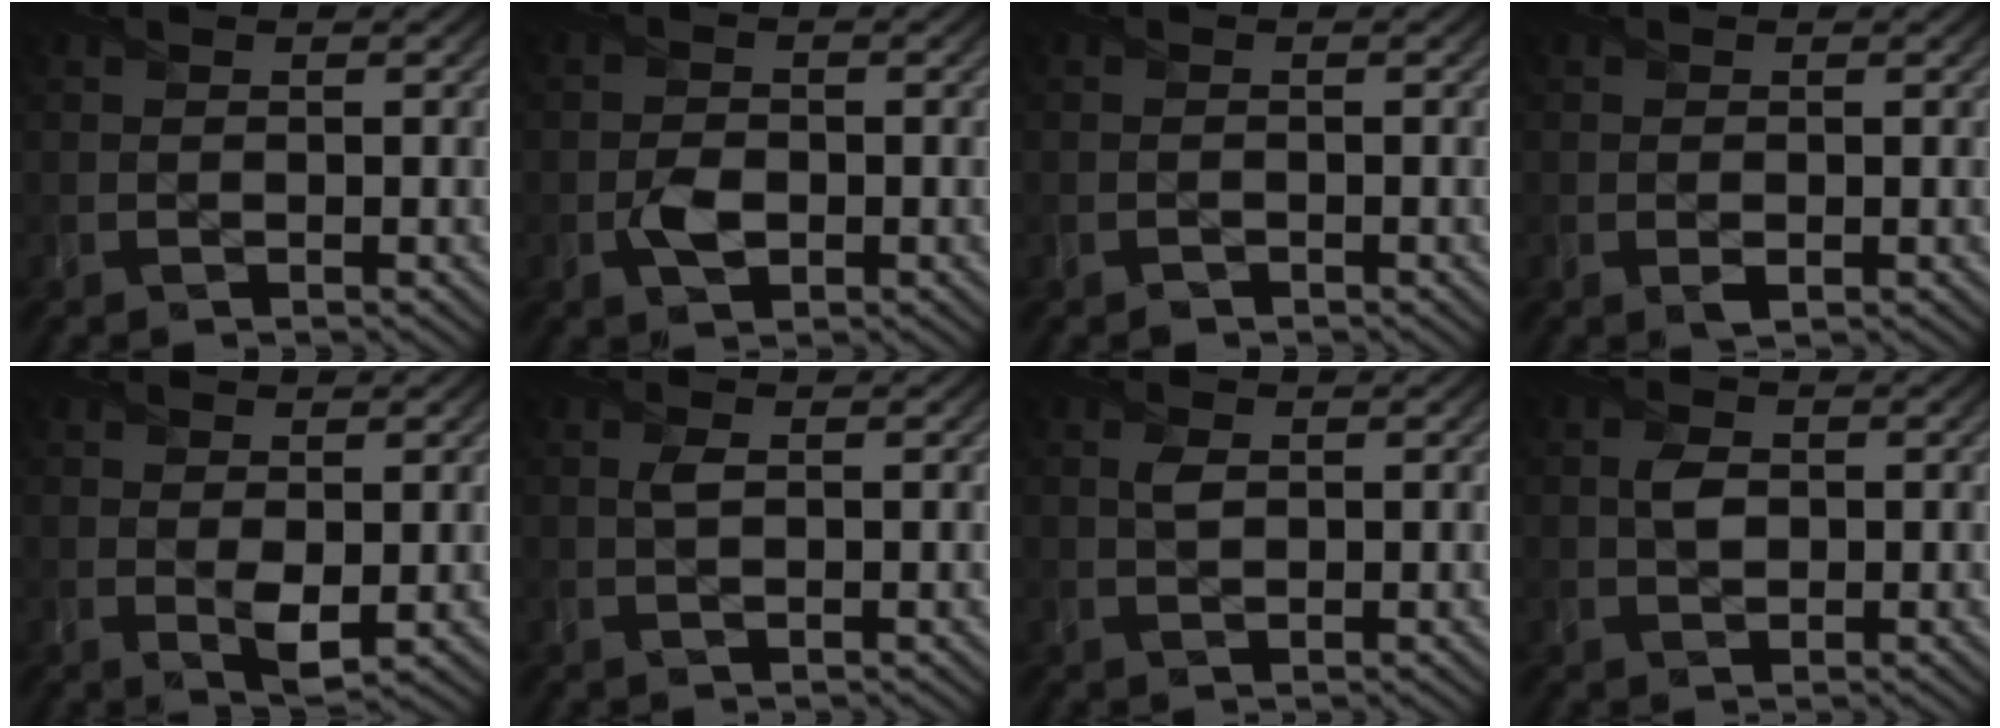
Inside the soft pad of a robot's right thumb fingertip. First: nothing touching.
{"total": 2.4, "force": [-0.7, 1.7, 1.5], "torque": [-0.030, -0.005, -0.015]}
{"total": 0.6, "force": [-0.5, 0.3, -0.2], "torque": [0.006, -0.004, -0.010]}
{"total": 0.7, "force": [-0.1, 0.6, 0.4], "torque": [-0.007, -0.006, -0.002]}
{"total": 2.3, "force": [0.3, 1.2, 1.9], "torque": [-0.036, -0.009, 0.012]}
{"total": 1.2, "force": [0.5, 0.5, 1.0], "torque": [-0.024, 0.001, 0.008]}
{"total": 1.5, "force": [0.4, 1.0, 1.1], "torque": [-0.025, 0.000, 0.009]}
{"total": 2.3, "force": [0.2, 1.7, 1.6], "torque": [-0.035, 0.000, 0.002]}